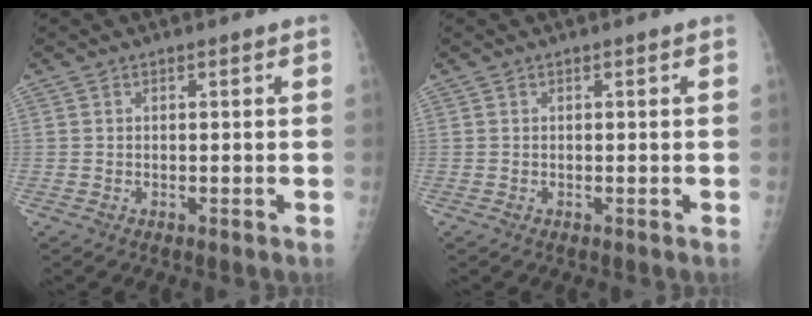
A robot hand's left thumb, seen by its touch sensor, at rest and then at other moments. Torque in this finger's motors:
{"motor_torque": [0.00, 0.00, 0.00, 0.00, 0.00]}